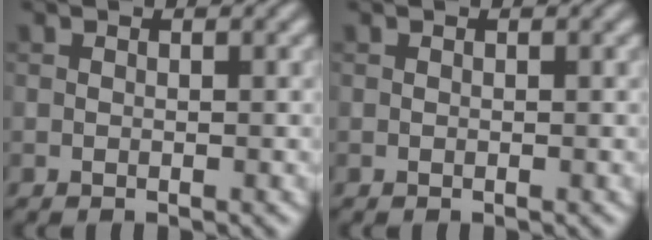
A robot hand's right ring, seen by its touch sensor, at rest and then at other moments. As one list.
[{"total": 0.0}]